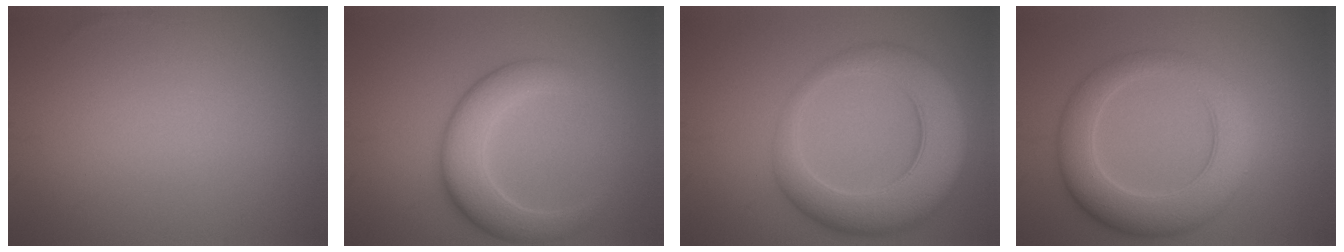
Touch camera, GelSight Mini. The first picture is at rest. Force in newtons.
{"total": 5.4, "press": 5.4, "slide": 0.1}
{"total": 8.3, "press": 8.3, "slide": 0.2}
{"total": 7.4, "press": 7.4, "slide": 0.1}